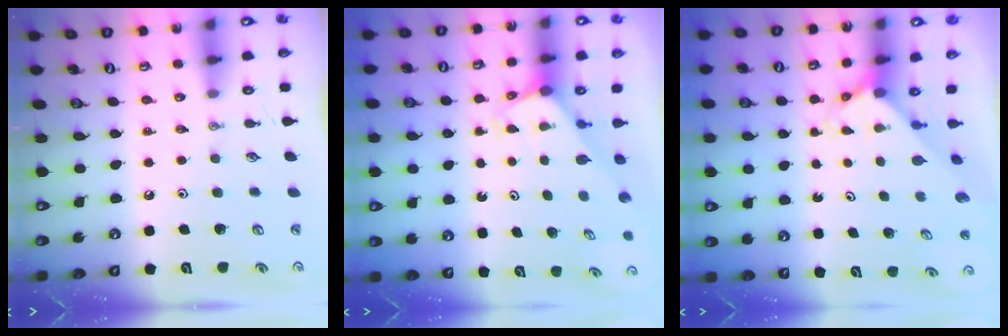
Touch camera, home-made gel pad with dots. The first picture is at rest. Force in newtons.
{"total": 2.1, "press": 2.1, "slide": 0.1}
{"total": 3.3, "press": 3.3, "slide": 0.3}